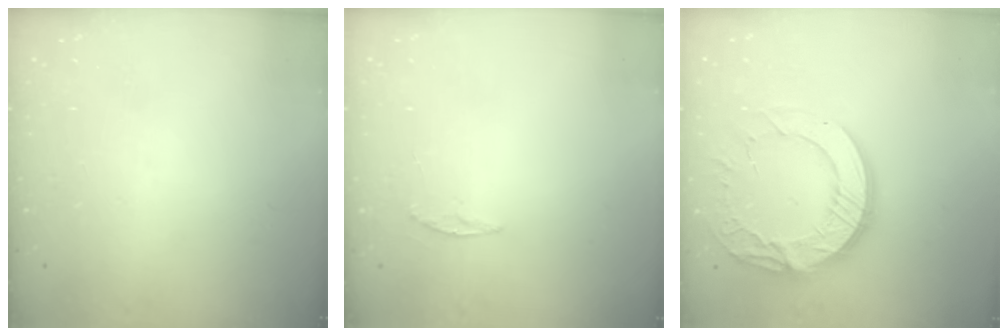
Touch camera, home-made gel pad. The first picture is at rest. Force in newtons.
{"total": 3.3, "press": 3.3, "slide": 0.4}
{"total": 17.6, "press": 17.5, "slide": 1.5}